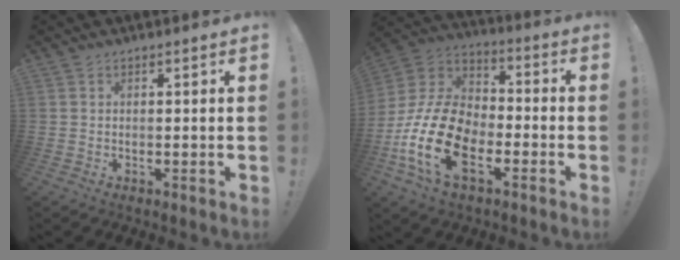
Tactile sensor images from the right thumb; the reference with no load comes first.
{"total": 21.5, "force": [-8.1, 12.9, 15.1], "torque": [-0.296, 0.042, -0.130]}